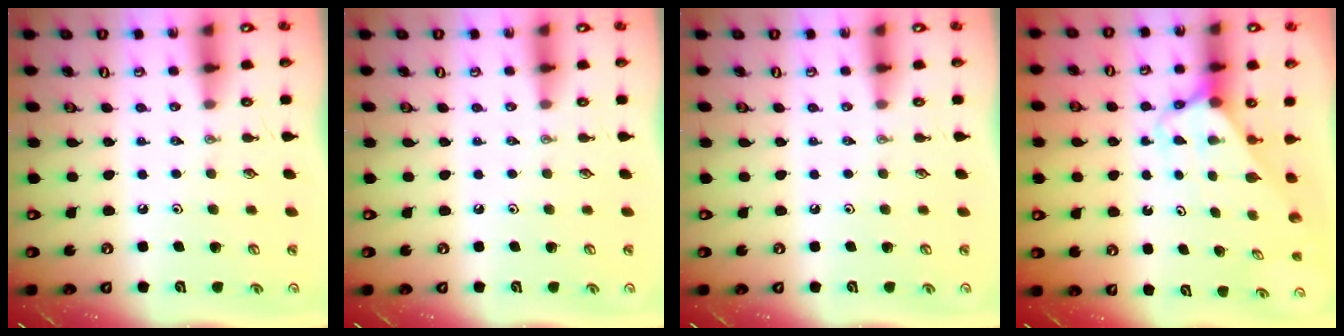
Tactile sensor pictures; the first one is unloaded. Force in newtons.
{"total": 0.0}
{"total": 0.0}
{"total": 2.8, "press": 2.8, "slide": 0.2}